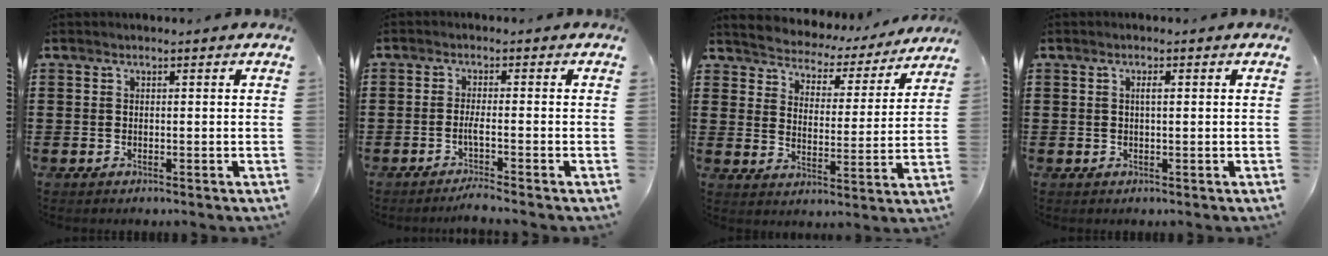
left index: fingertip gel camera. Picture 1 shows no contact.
{"total": 2.7, "force": [-1.6, -0.2, 2.2], "torque": [-0.046, -0.002, -0.034]}
{"total": 3.2, "force": [3.2, 0.3, -0.5], "torque": [-0.015, -0.034, 0.045]}
{"total": 1.2, "force": [0.3, 0.4, 1.1], "torque": [-0.023, 0.001, 0.004]}